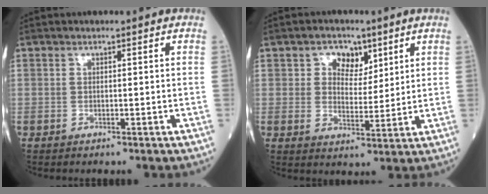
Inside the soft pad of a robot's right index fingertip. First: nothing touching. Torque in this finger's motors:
{"motor_torque": [0.51, 0.50, 0.06, 0.02]}